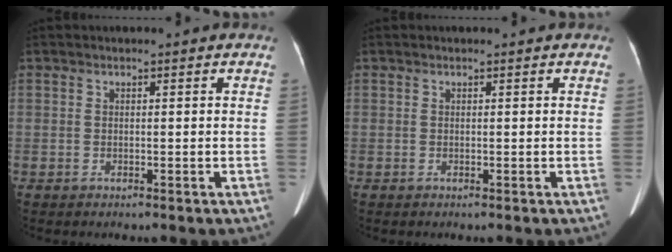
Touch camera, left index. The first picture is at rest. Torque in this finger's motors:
{"motor_torque": [-0.01, 0.05, 0.00, 0.00]}